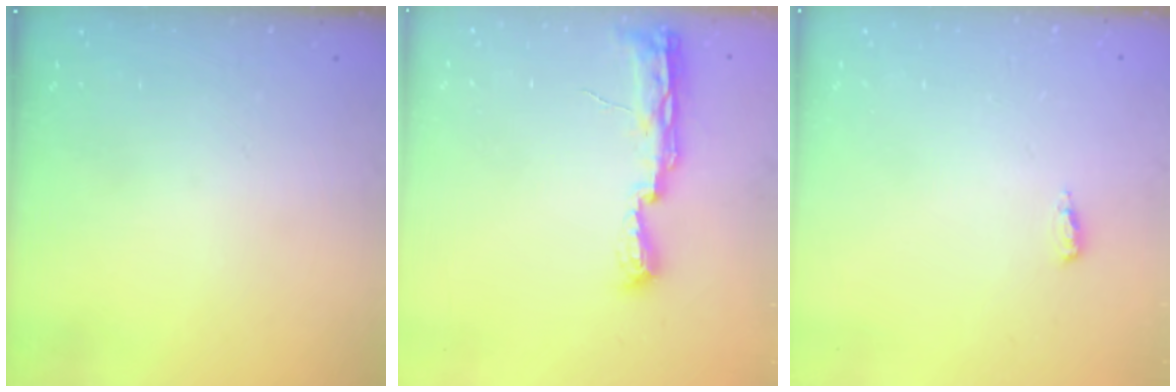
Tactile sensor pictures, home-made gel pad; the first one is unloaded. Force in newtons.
{"total": 10.2, "press": 8.9, "slide": 5.1}
{"total": 2.7, "press": 2.5, "slide": 1.0}